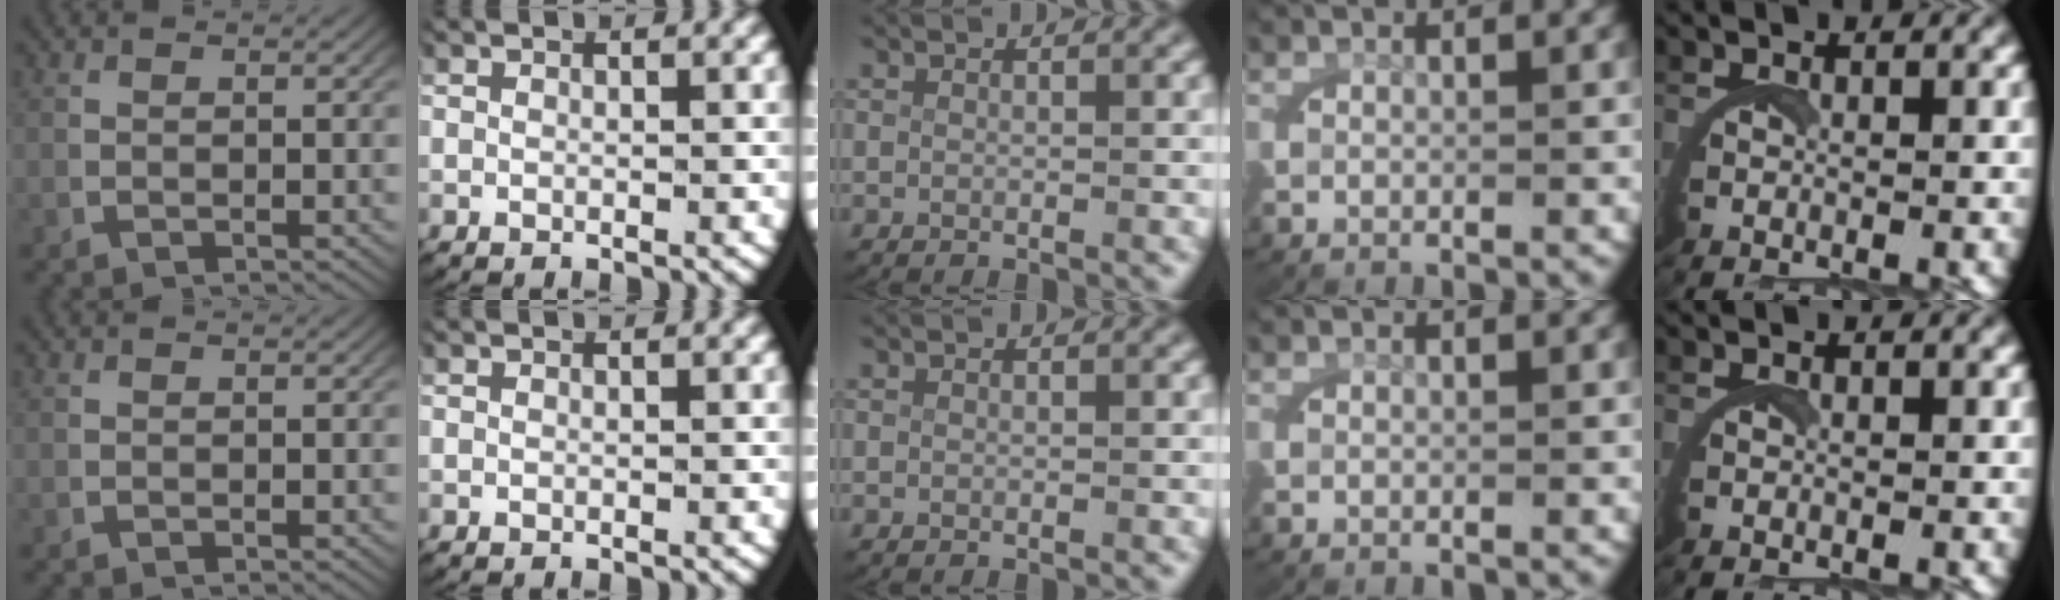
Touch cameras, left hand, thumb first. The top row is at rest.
{}